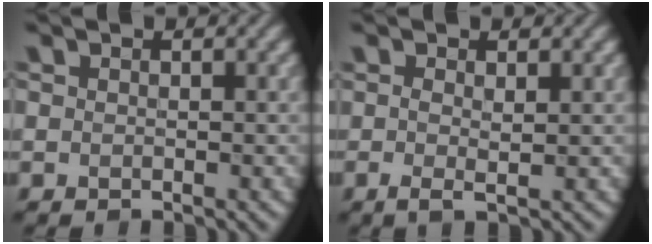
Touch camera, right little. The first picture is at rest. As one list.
[{"total": 1.5, "force": [-0.2, 0.0, 1.5], "torque": [-0.026, -0.008, 0.002]}]